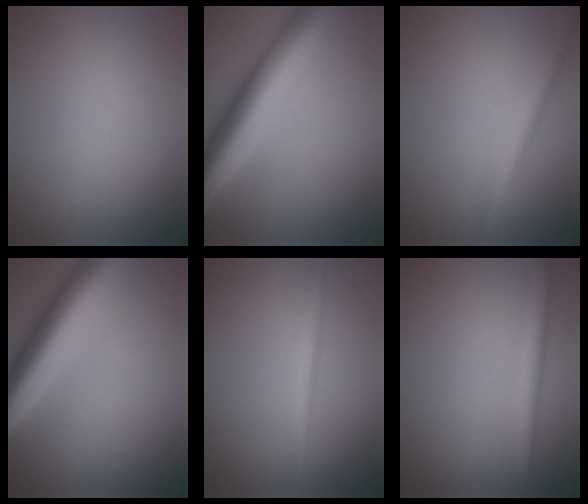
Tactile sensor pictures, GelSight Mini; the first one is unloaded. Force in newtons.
{"total": 10.6, "press": 10.6, "slide": 0.3}
{"total": 2.8, "press": 2.8, "slide": 0.1}
{"total": 9.0, "press": 9.0, "slide": 0.4}
{"total": 2.3, "press": 2.3, "slide": 0.1}
{"total": 2.2, "press": 2.2, "slide": 0.0}